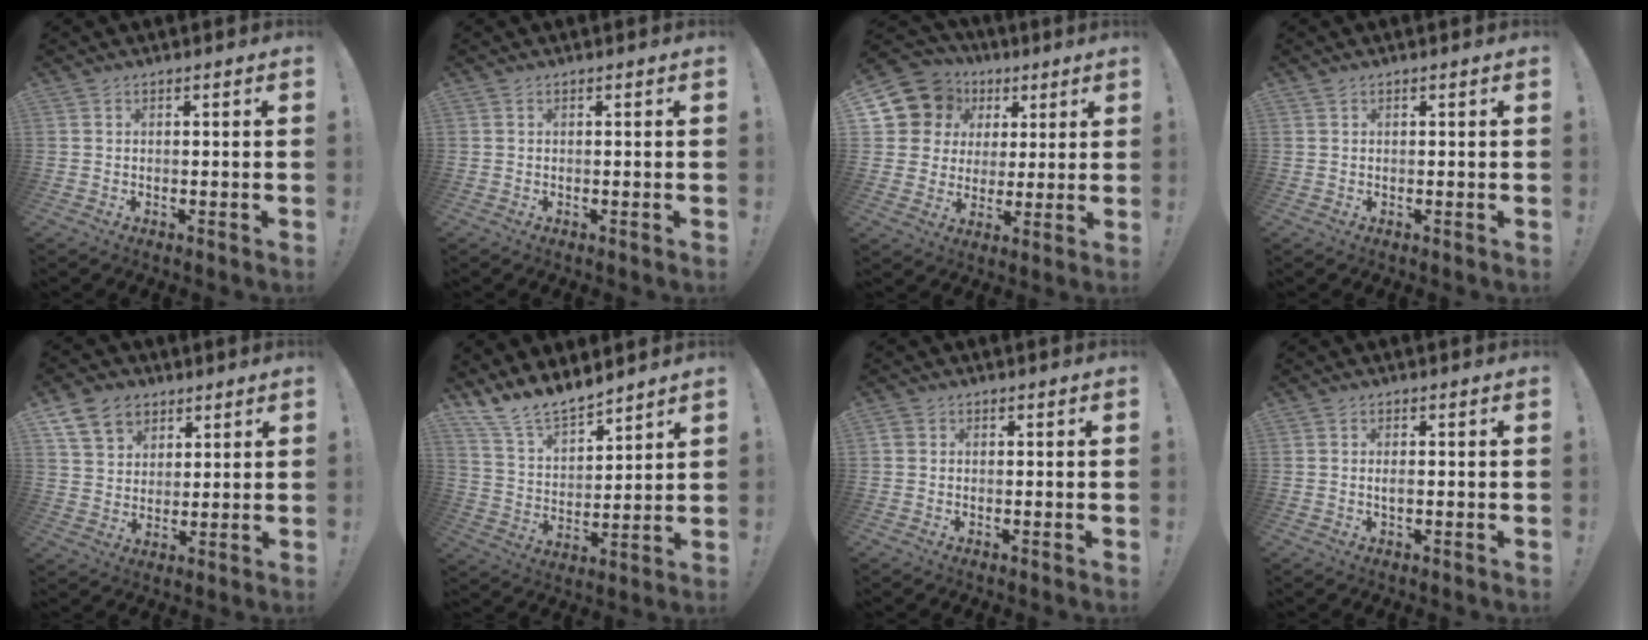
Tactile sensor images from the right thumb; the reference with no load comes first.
{"total": 0.0}
{"total": 12.2, "force": [5.4, 10.3, 3.7], "torque": [-0.068, -0.024, 0.117]}
{"total": 0.5, "force": [0.5, 0.2, 0.0], "torque": [0.008, -0.003, 0.008]}
{"total": 11.6, "force": [6.2, 8.8, 4.4], "torque": [-0.071, -0.026, 0.124]}
{"total": 11.5, "force": [10.8, 3.0, 2.5], "torque": [-0.079, -0.087, 0.206]}
{"total": 1.4, "force": [0.2, 1.2, 0.6], "torque": [-0.013, 0.004, 0.004]}
{"total": 1.3, "force": [-0.1, 0.4, 1.2], "torque": [-0.015, -0.002, -0.004]}